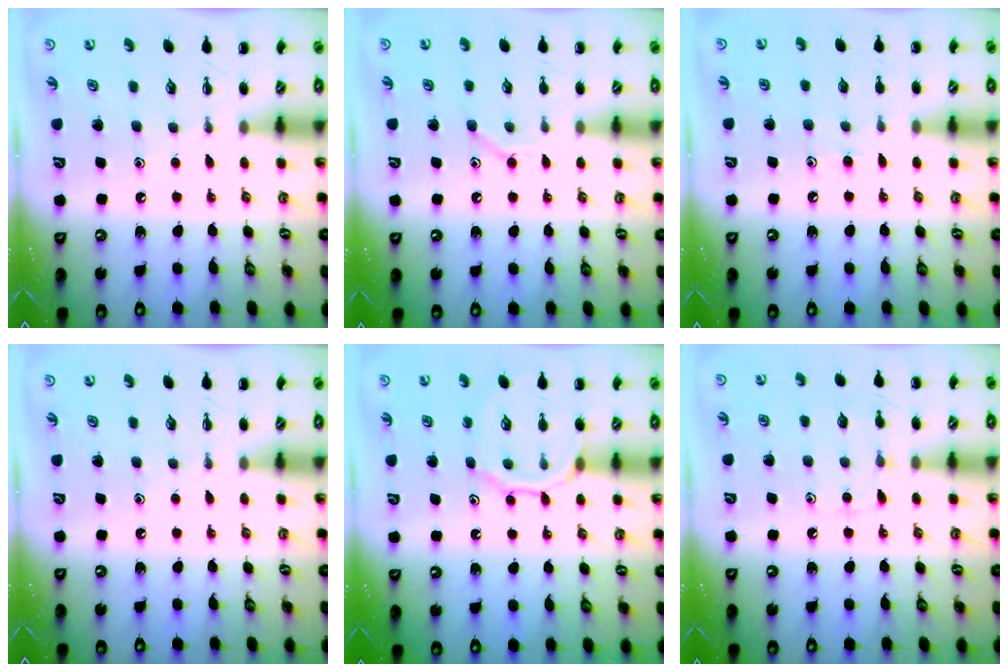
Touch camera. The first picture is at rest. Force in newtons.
{"total": 7.9, "press": 7.8, "slide": 1.4}
{"total": 5.0, "press": 4.6, "slide": 2.0}
{"total": 0.0}
{"total": 11.1, "press": 11.0, "slide": 0.8}
{"total": 6.9, "press": 6.6, "slide": 1.8}